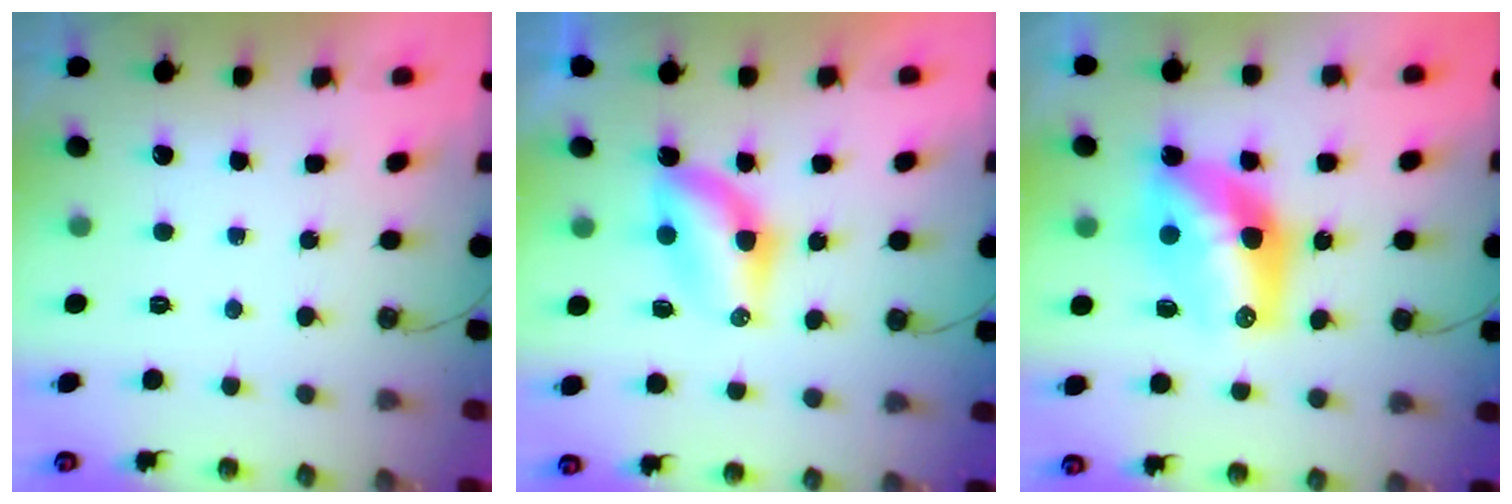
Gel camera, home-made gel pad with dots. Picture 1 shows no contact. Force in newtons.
{"total": 6.3, "press": 6.3, "slide": 0.2}
{"total": 14.2, "press": 14.2, "slide": 1.0}